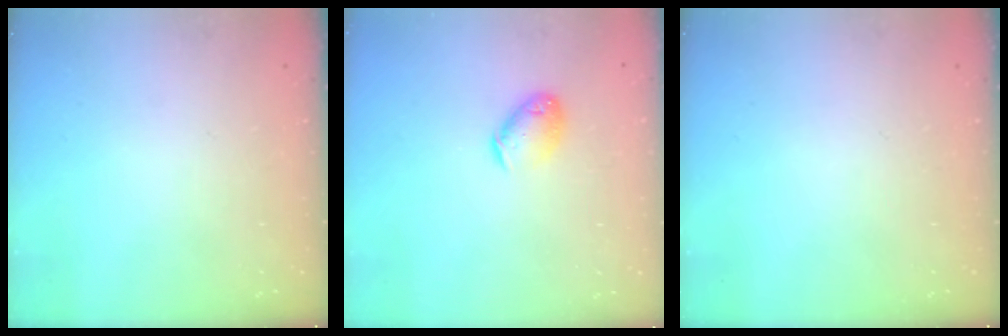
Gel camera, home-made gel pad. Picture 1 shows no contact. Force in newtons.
{"total": 9.2, "press": 9.1, "slide": 1.4}
{"total": 0.0}